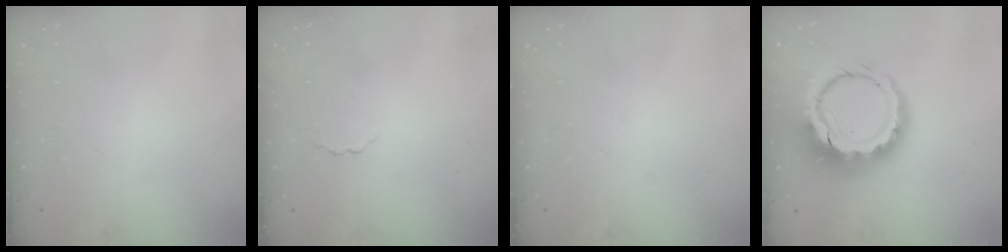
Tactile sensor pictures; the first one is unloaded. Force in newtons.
{"total": 1.7, "press": 1.6, "slide": 0.5}
{"total": 0.0}
{"total": 17.6, "press": 17.2, "slide": 3.5}